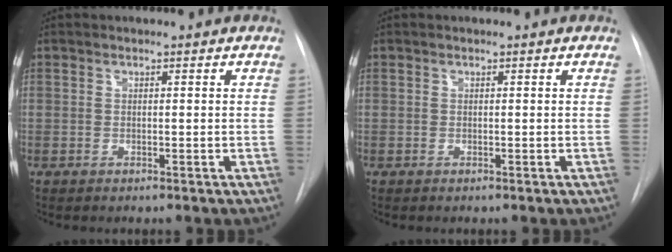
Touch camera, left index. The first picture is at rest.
{"total": 0.0}